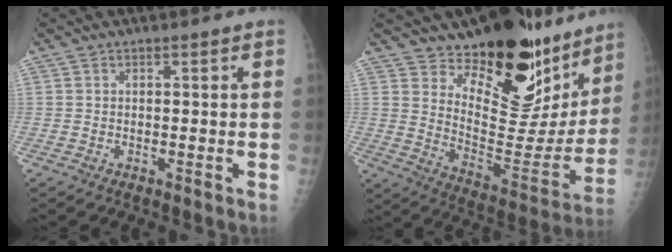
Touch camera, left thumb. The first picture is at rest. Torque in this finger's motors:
{"motor_torque": [0.43, 0.68, 0.11, -0.71, 0.16]}